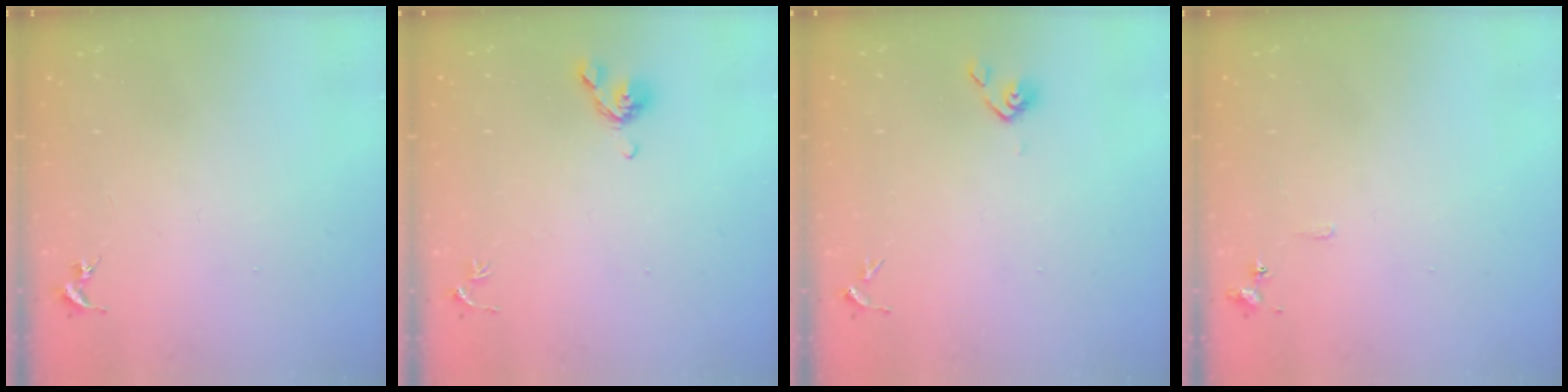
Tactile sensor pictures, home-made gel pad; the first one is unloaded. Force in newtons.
{"total": 7.2, "press": 7.1, "slide": 1.2}
{"total": 4.2, "press": 4.1, "slide": 1.1}
{"total": 4.5, "press": 4.4, "slide": 0.6}